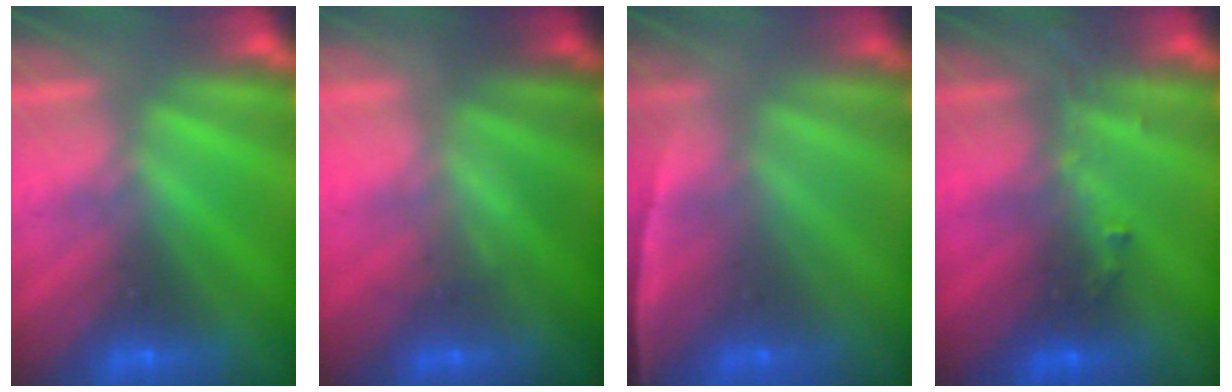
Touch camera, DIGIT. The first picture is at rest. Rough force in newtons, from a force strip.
{"total": 2.0}
{"total": 1.6}
{"total": 2.9}